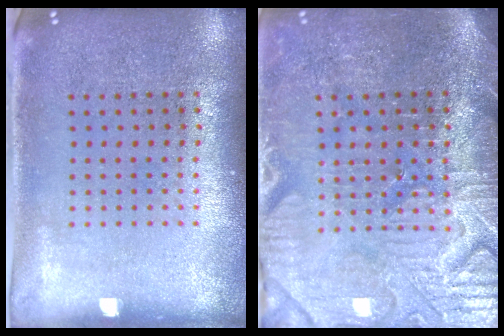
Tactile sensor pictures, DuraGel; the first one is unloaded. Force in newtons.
{"total": 4.0, "press": 3.8, "slide": 1.3}